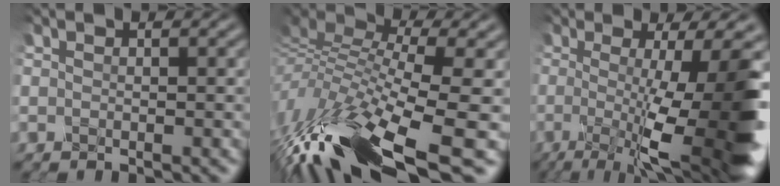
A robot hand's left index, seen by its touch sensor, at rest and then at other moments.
{"total": 10.9, "force": [-3.8, 4.1, 9.4], "torque": [-0.214, 0.004, -0.055]}
{"total": 12.4, "force": [-0.7, 3.3, 11.9], "torque": [-0.154, 0.001, -0.011]}